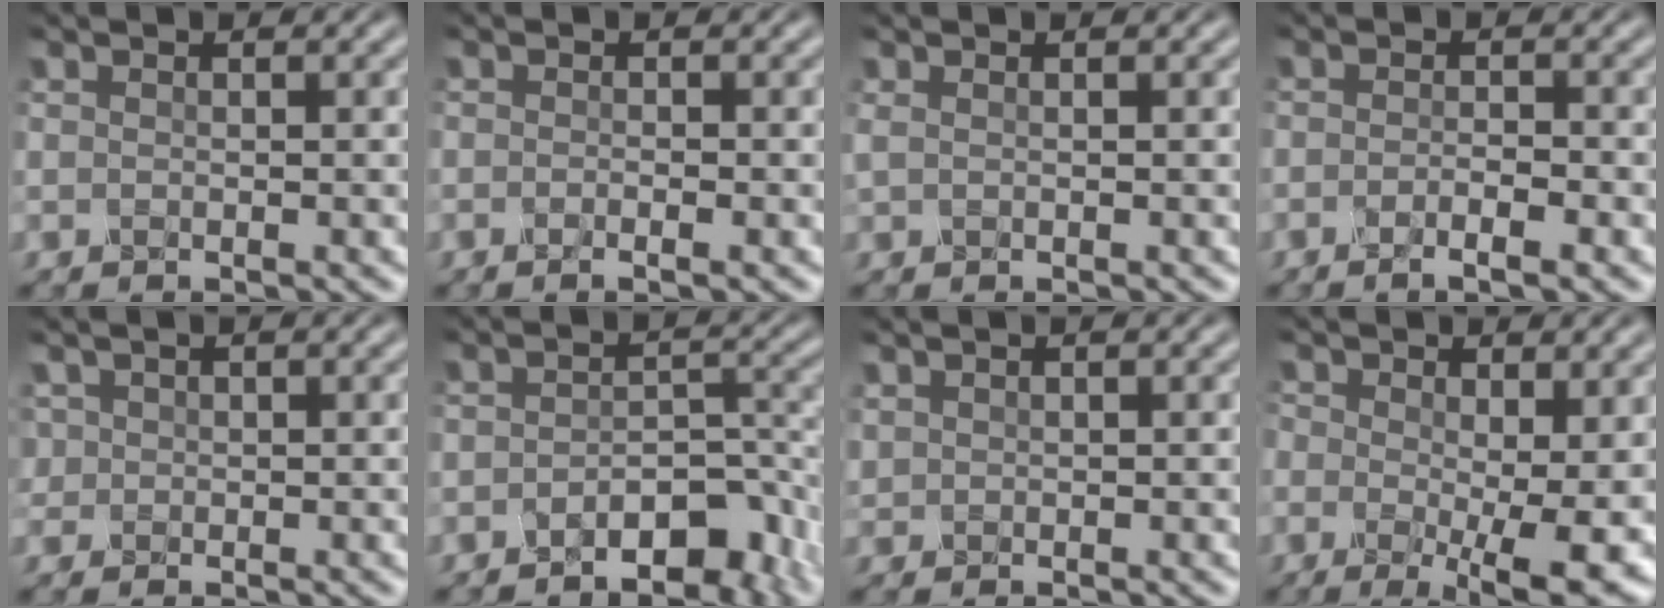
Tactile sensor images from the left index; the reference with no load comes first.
{"total": 1.1, "force": [-0.4, 0.2, 1.0], "torque": [-0.014, -0.004, -0.008]}
{"total": 0.7, "force": [0.4, 0.4, 0.5], "torque": [-0.015, 0.002, 0.009]}
{"total": 2.1, "force": [-1.1, 0.5, 1.7], "torque": [-0.027, -0.001, -0.021]}
{"total": 1.2, "force": [0.3, 1.2, 0.2], "torque": [-0.004, -0.002, 0.007]}
{"total": 5.3, "force": [-3.3, 2.2, 3.4], "torque": [-0.045, 0.004, -0.054]}
{"total": 0.7, "force": [0.5, 0.5, 0.0], "torque": [-0.002, -0.001, 0.014]}
{"total": 7.5, "force": [-0.8, 3.1, 6.8], "torque": [-0.114, -0.016, -0.014]}